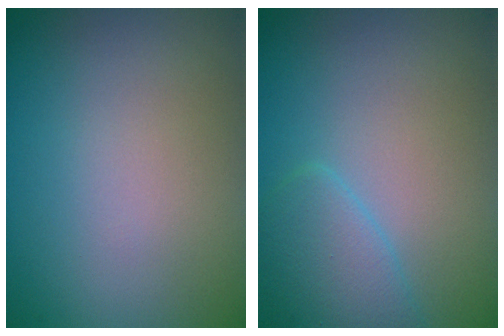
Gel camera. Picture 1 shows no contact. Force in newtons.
{"total": 2.8, "press": 2.8, "slide": 0.2}